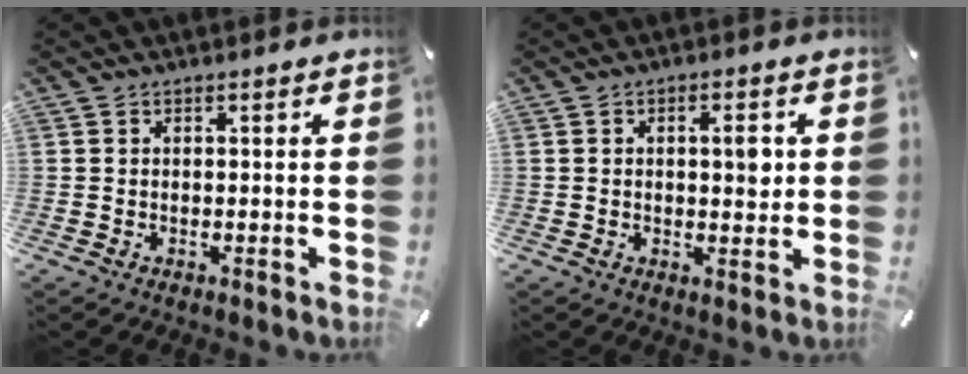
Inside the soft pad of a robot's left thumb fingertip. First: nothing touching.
{"total": 5.2, "force": [0.9, 2.5, 4.5], "torque": [-0.057, -0.005, 0.007]}